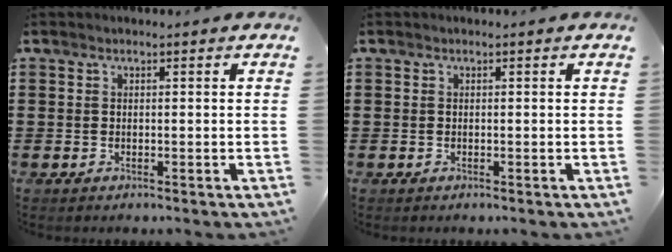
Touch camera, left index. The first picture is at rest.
{"total": 0.0}